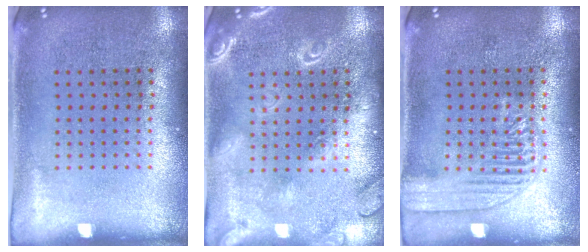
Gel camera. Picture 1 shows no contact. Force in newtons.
{"total": 2.1, "press": 2.1, "slide": 0.2}
{"total": 2.5, "press": 2.5, "slide": 0.3}